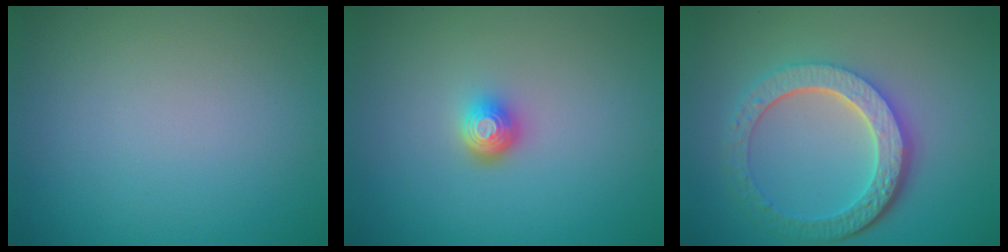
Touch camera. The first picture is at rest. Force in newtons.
{"total": 2.0, "press": 1.4, "slide": 1.4}
{"total": 6.4, "press": 4.7, "slide": 4.3}